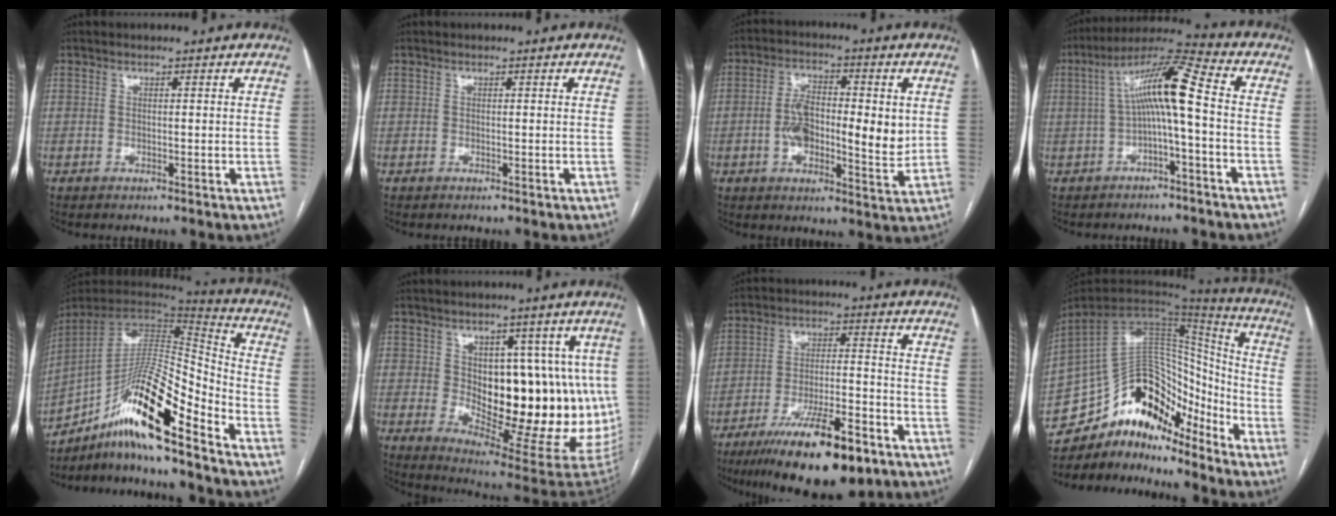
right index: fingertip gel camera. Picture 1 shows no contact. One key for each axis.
{"total": 0.0}
{"total": 11.6, "fx": 0.1, "fy": 4.5, "fz": 10.7, "tx": -0.188, "ty": 0.007, "tz": -0.001}
{"total": 10.4, "fx": -0.2, "fy": 0.6, "fz": 10.4, "tx": -0.183, "ty": 0.040, "tz": -0.007}
{"total": 19.2, "fx": -12.8, "fy": 1.9, "fz": 14.1, "tx": -0.265, "ty": 0.000, "tz": -0.231}
{"total": 18.8, "fx": 1.3, "fy": 8.7, "fz": 16.6, "tx": -0.185, "ty": -0.001, "tz": 0.041}
{"total": 16.8, "fx": -11.1, "fy": 3.4, "fz": 12.1, "tx": -0.184, "ty": -0.021, "tz": -0.187}
{"total": 19.3, "fx": -15.8, "fy": 7.4, "fz": 8.4, "tx": -0.156, "ty": 0.051, "tz": -0.268}